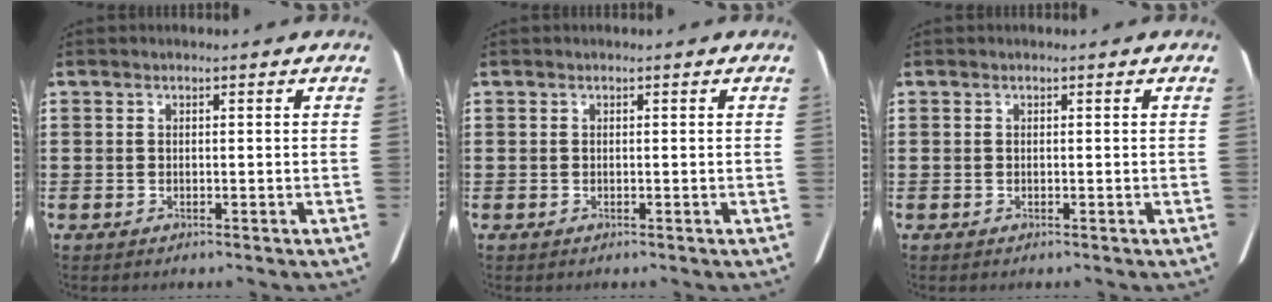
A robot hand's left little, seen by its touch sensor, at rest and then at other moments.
{"total": 0.0}
{"total": 0.0}